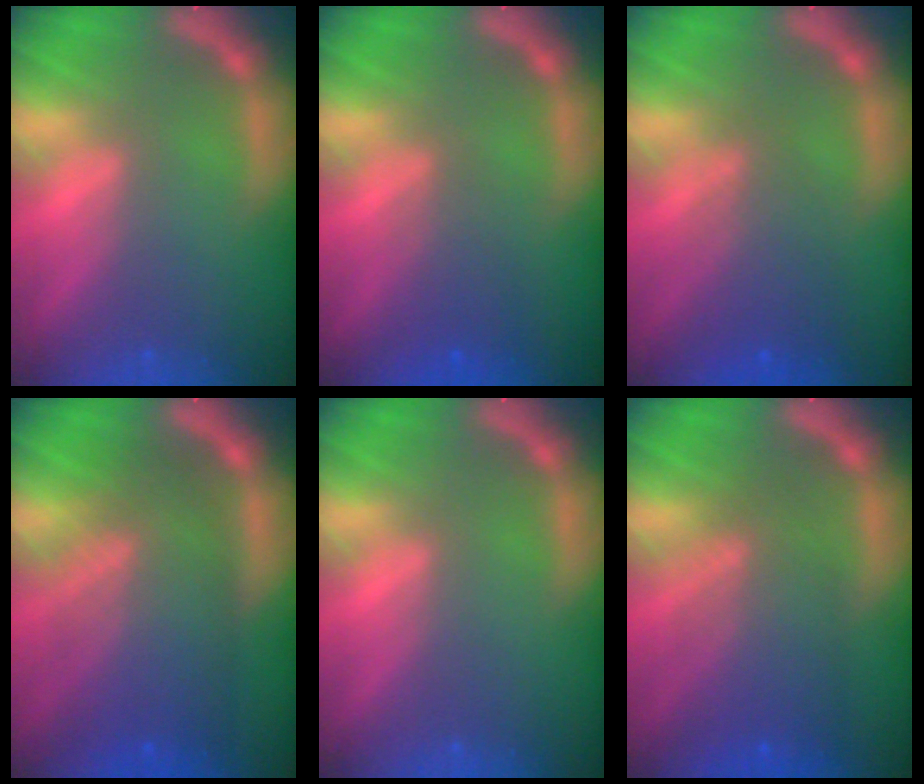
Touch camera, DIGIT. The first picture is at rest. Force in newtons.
{"total": 2.5}
{"total": 4.1}
{"total": 9.1}
{"total": 0.0}
{"total": 6.6}